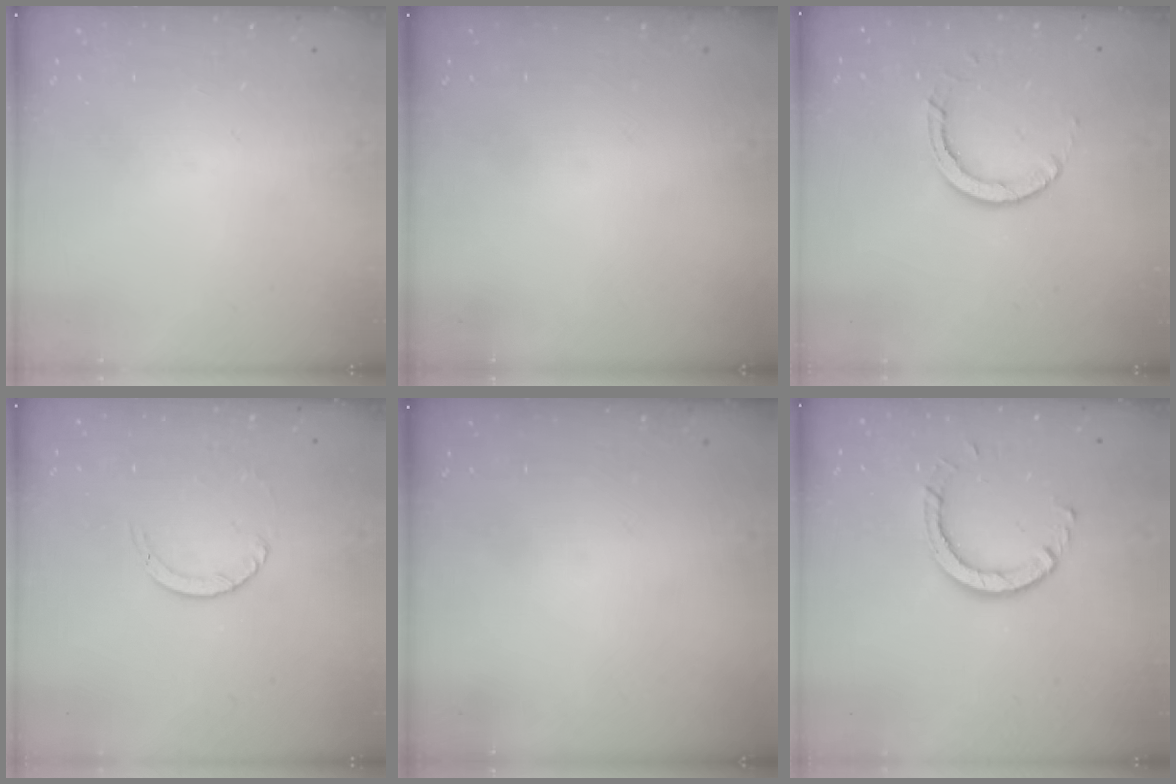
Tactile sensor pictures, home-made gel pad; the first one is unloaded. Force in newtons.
{"total": 0.0}
{"total": 5.6, "press": 5.6, "slide": 0.2}
{"total": 1.1, "press": 1.1, "slide": 0.1}
{"total": 0.0}
{"total": 6.3, "press": 6.3, "slide": 0.3}